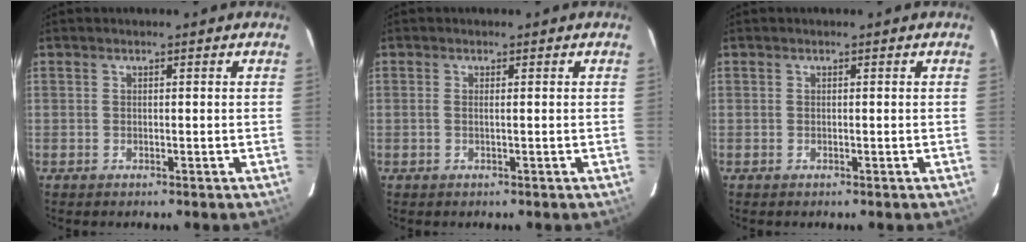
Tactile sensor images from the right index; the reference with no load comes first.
{"total": 0.7, "force": [0.0, -0.2, 0.7], "torque": [-0.014, 0.000, -0.003]}
{"total": 0.0}